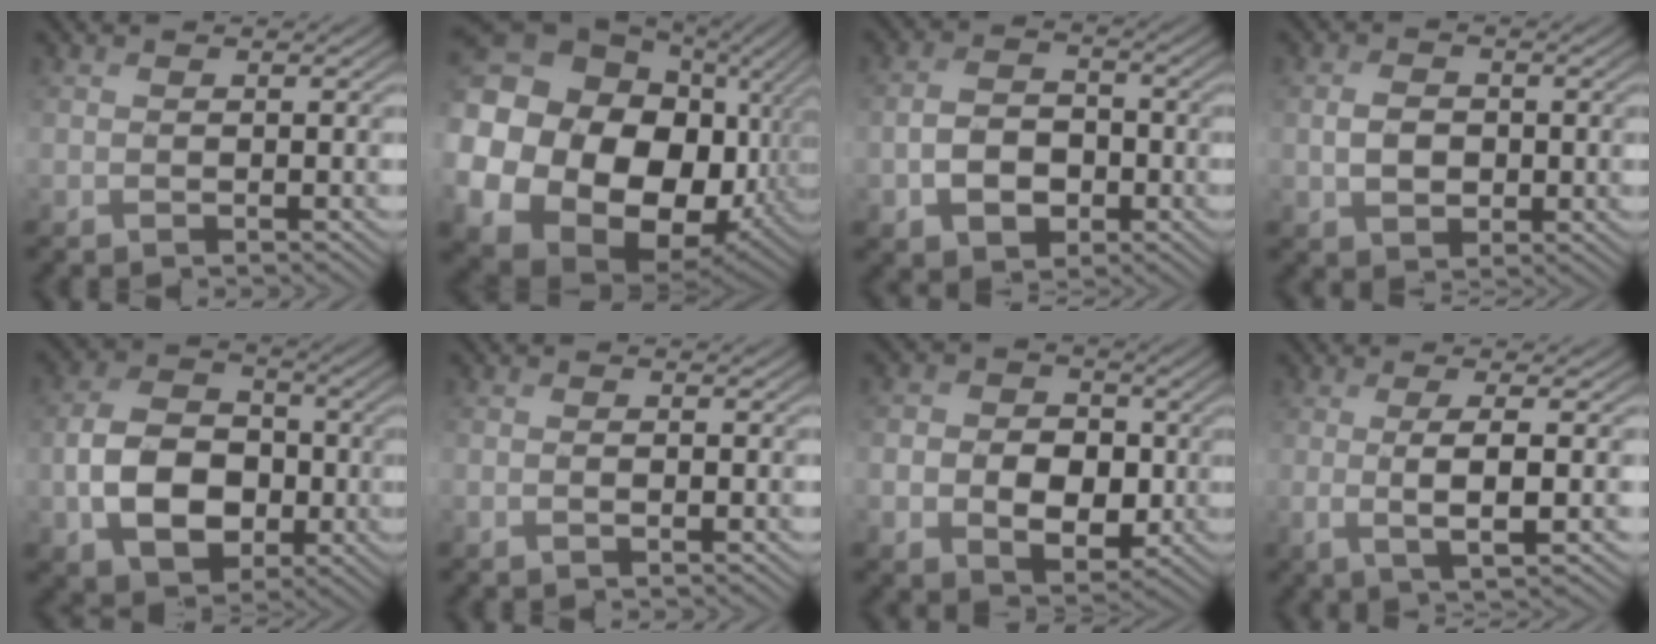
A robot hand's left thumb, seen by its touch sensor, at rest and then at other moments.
{"total": 23.6, "force": [0.0, 19.5, 13.3], "torque": [-0.339, -0.051, 0.010]}
{"total": 6.1, "force": [-2.5, 4.2, 3.6], "torque": [-0.072, -0.006, -0.050]}
{"total": 3.6, "force": [-0.6, 2.7, 2.3], "torque": [-0.045, -0.004, -0.015]}
{"total": 10.1, "force": [-2.7, 7.4, 6.2], "torque": [-0.129, -0.008, -0.058]}
{"total": 1.1, "force": [-0.8, 0.3, 0.6], "torque": [-0.006, 0.001, -0.018]}
{"total": 8.1, "force": [-1.8, 6.4, 4.6], "torque": [-0.084, -0.014, -0.043]}
{"total": 4.8, "force": [-0.5, 0.7, 4.7], "torque": [-0.092, 0.006, -0.012]}